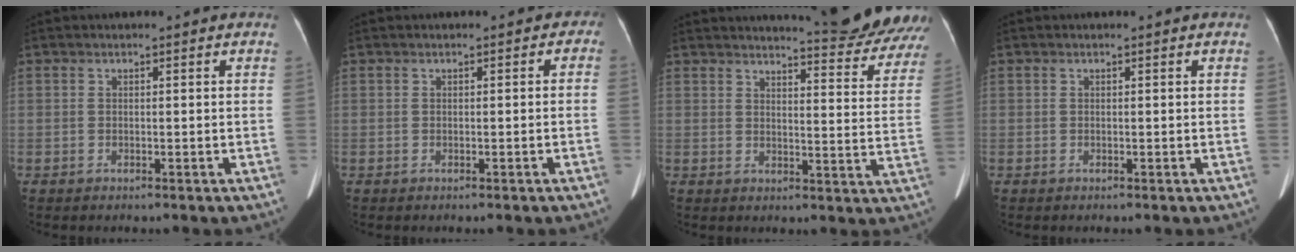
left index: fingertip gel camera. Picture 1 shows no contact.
{"total": 0.8, "force": [-0.4, 0.6, 0.1], "torque": [0.009, 0.006, -0.010]}
{"total": 15.1, "force": [14.5, 0.7, 4.2], "torque": [-0.043, -0.074, 0.152]}
{"total": 0.0}